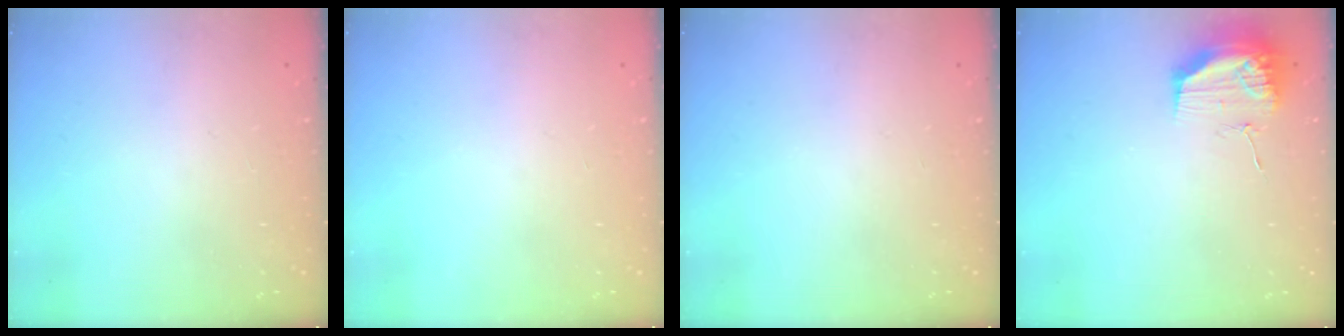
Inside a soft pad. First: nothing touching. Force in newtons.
{"total": 0.0}
{"total": 0.0}
{"total": 11.7, "press": 11.6, "slide": 1.0}